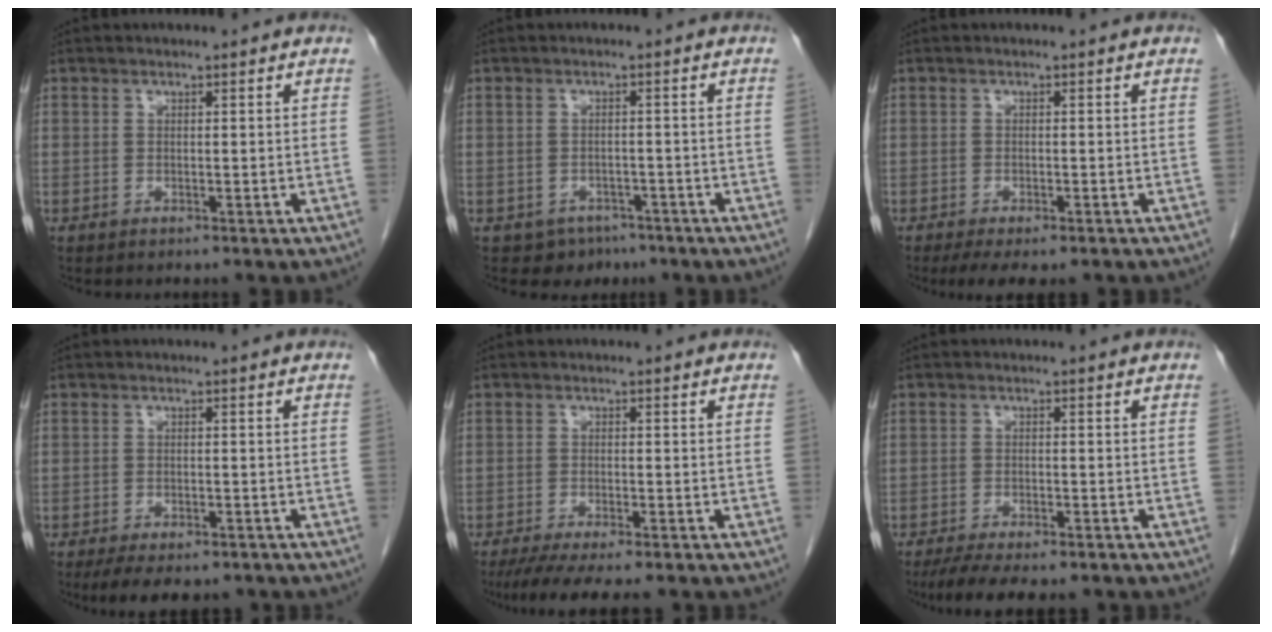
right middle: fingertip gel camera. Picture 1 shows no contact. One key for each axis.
{"total": 4.1, "fx": -2.7, "fy": 3.0, "fz": 0.5, "tx": -0.005, "ty": 0.009, "tz": -0.032}
{"total": 5.6, "fx": -4.1, "fy": 1.8, "fz": 3.3, "tx": -0.048, "ty": -0.012, "tz": -0.060}
{"total": 8.5, "fx": -6.7, "fy": 3.2, "fz": 4.1, "tx": -0.056, "ty": -0.007, "tz": -0.091}
{"total": 9.7, "fx": -8.1, "fy": 1.0, "fz": 5.2, "tx": -0.070, "ty": -0.018, "tz": -0.122}
{"total": 9.6, "fx": -7.9, "fy": 2.2, "fz": 4.9, "tx": -0.072, "ty": -0.012, "tz": -0.118}